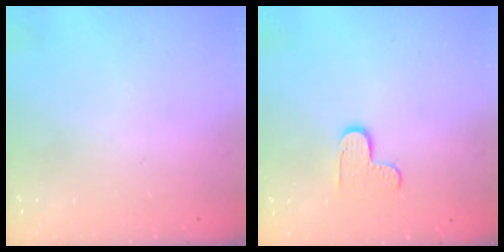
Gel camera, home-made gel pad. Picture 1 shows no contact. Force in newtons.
{"total": 6.1, "press": 6.1, "slide": 0.3}